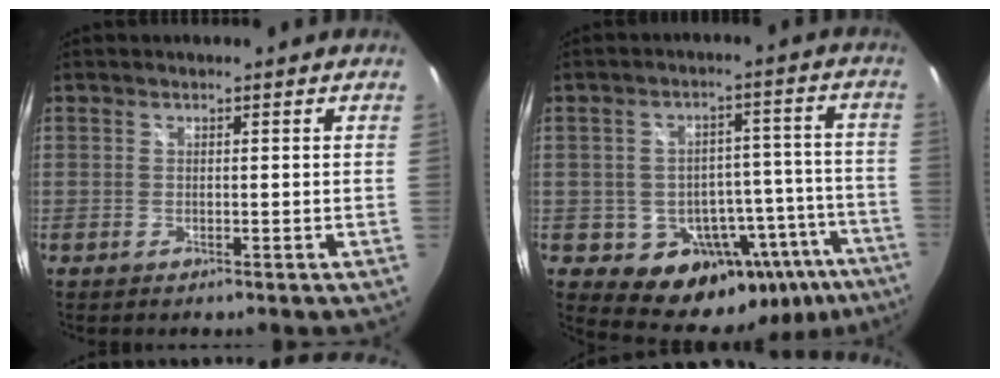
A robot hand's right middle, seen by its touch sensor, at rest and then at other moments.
{"total": 16.1, "force": [-9.7, 10.9, 6.7], "torque": [-0.091, 0.033, -0.099]}